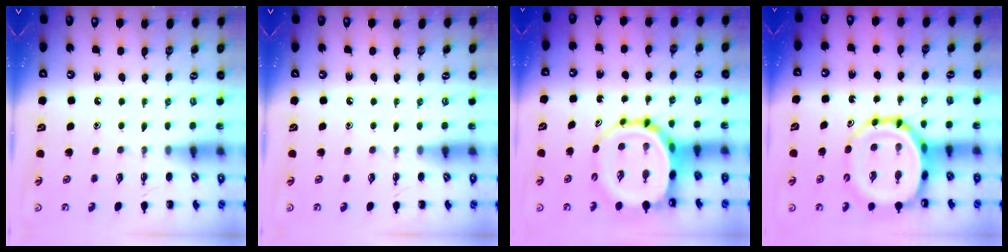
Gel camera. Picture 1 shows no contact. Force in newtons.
{"total": 0.0}
{"total": 12.1, "press": 11.6, "slide": 3.5}
{"total": 14.1, "press": 13.5, "slide": 4.1}